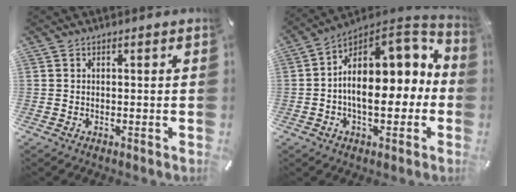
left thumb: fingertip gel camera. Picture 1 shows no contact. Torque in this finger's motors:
{"motor_torque": [1.54, 3.47, 2.30, -0.20, 0.29]}